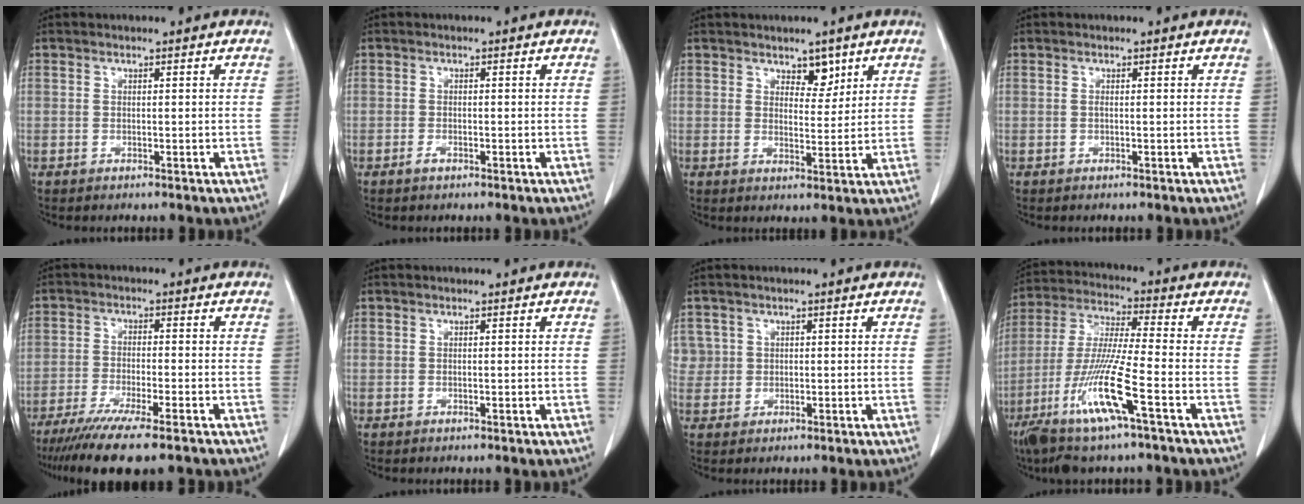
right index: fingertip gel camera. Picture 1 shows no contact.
{"total": 1.4, "force": [-0.8, 0.7, 1.0], "torque": [-0.016, 0.003, -0.012]}
{"total": 4.3, "force": [2.7, 2.4, 2.3], "torque": [-0.030, -0.001, 0.047]}
{"total": 0.5, "force": [-0.1, 0.2, 0.4], "torque": [-0.013, 0.000, -0.001]}
{"total": 13.7, "force": [-10.3, 1.9, 8.9], "torque": [-0.154, -0.032, -0.162]}
{"total": 0.0}
{"total": 3.8, "force": [1.0, 3.7, 0.2], "torque": [0.004, 0.016, 0.026]}
{"total": 15.5, "force": [-6.7, 0.5, 14.0], "torque": [-0.297, -0.025, -0.127]}